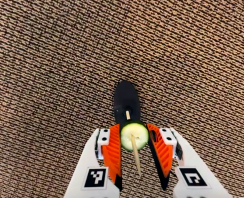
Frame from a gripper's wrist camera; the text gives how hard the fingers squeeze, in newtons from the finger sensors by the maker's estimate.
{"total": 8.1, "left": 8.0, "right": 8.2}